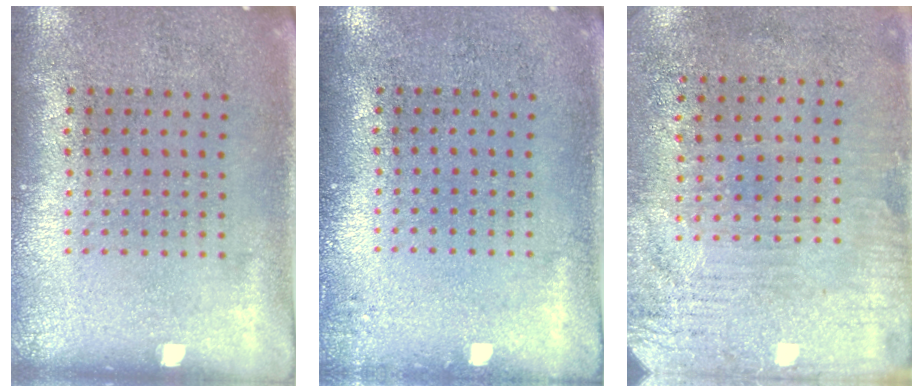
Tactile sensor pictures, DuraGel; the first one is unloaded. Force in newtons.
{"total": 0.8, "press": 0.8, "slide": 0.2}
{"total": 3.2, "press": 2.8, "slide": 1.7}